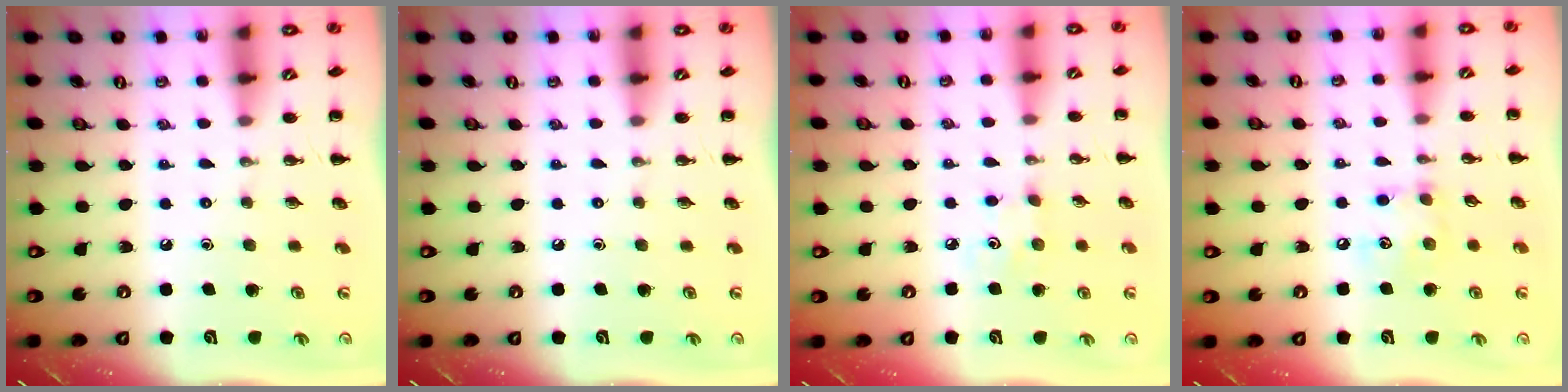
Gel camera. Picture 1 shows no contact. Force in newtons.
{"total": 0.0}
{"total": 3.1, "press": 2.9, "slide": 0.9}
{"total": 6.3, "press": 6.3, "slide": 0.4}